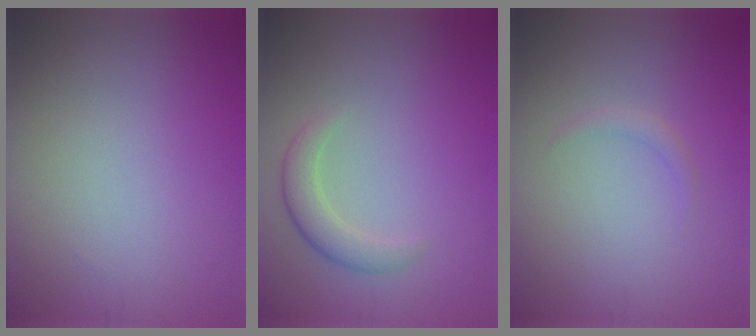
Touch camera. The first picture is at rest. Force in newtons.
{"total": 2.5, "press": 2.5, "slide": 0.1}
{"total": 0.8, "press": 0.8, "slide": 0.0}